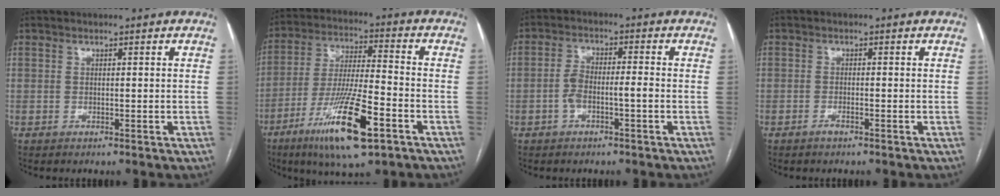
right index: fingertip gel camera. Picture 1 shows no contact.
{"total": 15.9, "force": [-8.0, 2.0, 13.5], "torque": [-0.262, -0.028, -0.139]}
{"total": 4.5, "force": [-1.5, 1.3, 4.1], "torque": [-0.084, 0.020, -0.025]}
{"total": 1.1, "force": [-0.8, 0.2, 0.7], "torque": [-0.014, 0.000, -0.013]}